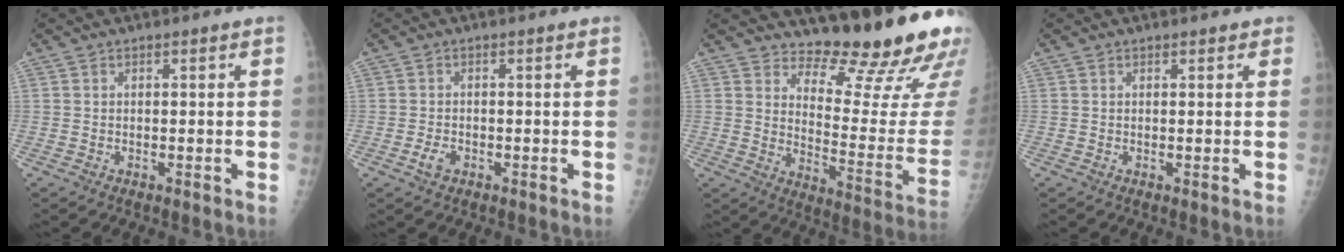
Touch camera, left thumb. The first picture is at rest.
{"total": 1.9, "force": [-0.8, 1.2, 1.2], "torque": [-0.025, 0.001, -0.015]}
{"total": 19.1, "force": [16.0, 4.4, 9.4], "torque": [-0.084, -0.159, 0.210]}
{"total": 0.9, "force": [0.7, 0.5, 0.3], "torque": [0.004, -0.002, 0.005]}